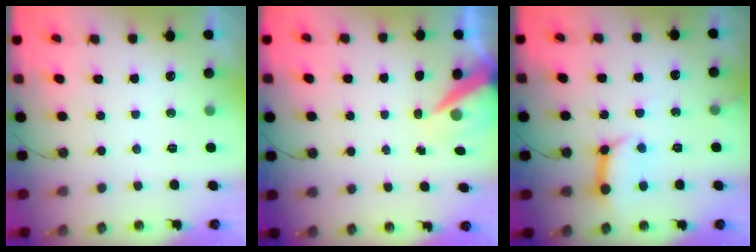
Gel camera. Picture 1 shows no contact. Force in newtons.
{"total": 8.0, "press": 8.0, "slide": 0.6}
{"total": 10.4, "press": 10.3, "slide": 1.4}